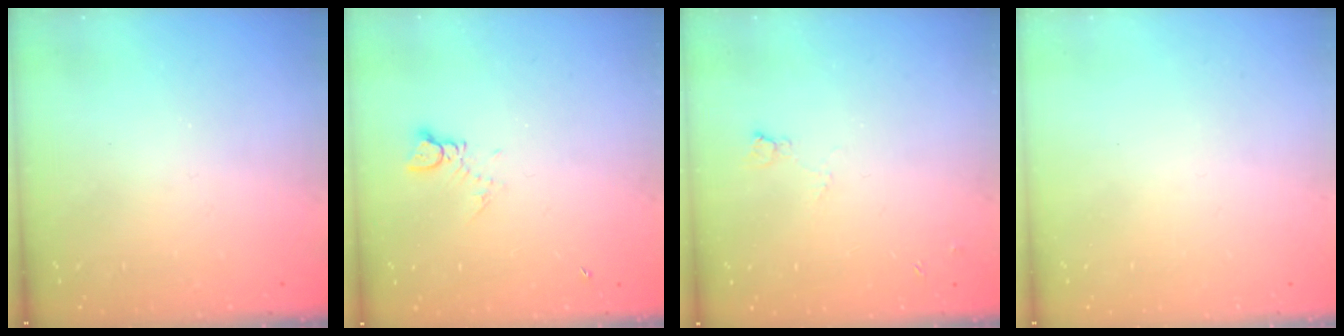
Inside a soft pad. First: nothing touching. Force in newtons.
{"total": 2.4, "press": 2.3, "slide": 0.3}
{"total": 3.9, "press": 3.9, "slide": 0.7}
{"total": 0.0}